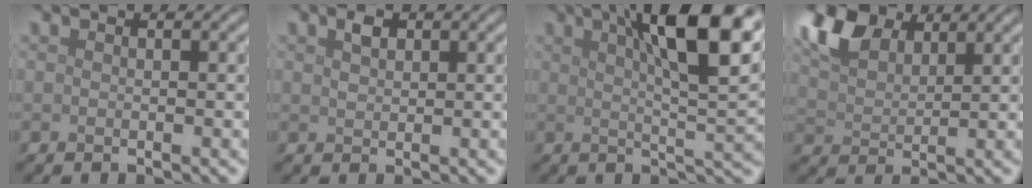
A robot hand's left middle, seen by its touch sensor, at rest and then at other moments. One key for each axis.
{"total": 1.5, "fx": 0.8, "fy": 0.9, "fz": 0.8, "tx": -0.017, "ty": 0.003, "tz": 0.015}
{"total": 11.8, "fx": 4.8, "fy": 3.3, "fz": 10.2, "tx": -0.127, "ty": 0.011, "tz": 0.064}
{"total": 7.2, "fx": 4.8, "fy": 3.7, "fz": 4.0, "tx": -0.099, "ty": 0.018, "tz": 0.092}